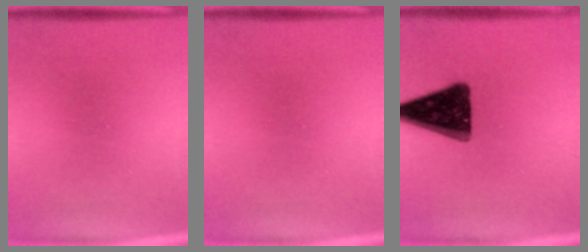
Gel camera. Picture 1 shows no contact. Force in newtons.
{"total": 0.0}
{"total": 15.3}